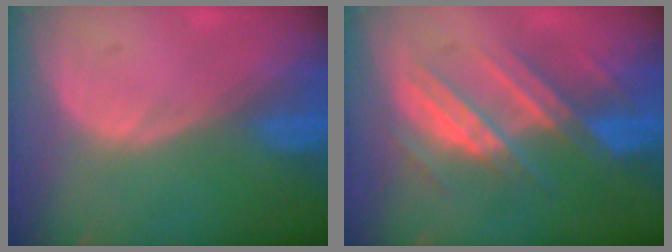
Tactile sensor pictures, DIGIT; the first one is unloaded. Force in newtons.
{"total": 7.4, "press": 7.4, "slide": 0.1}